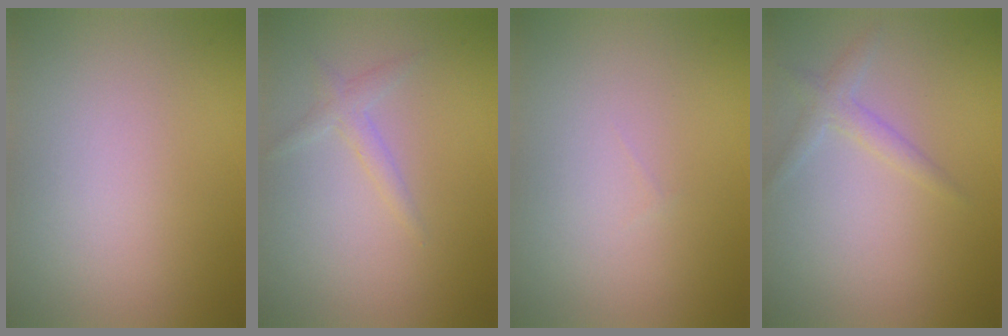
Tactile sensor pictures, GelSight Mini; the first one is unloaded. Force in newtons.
{"total": 1.3, "press": 1.3, "slide": 0.0}
{"total": 0.0}
{"total": 1.6, "press": 1.6, "slide": 0.0}